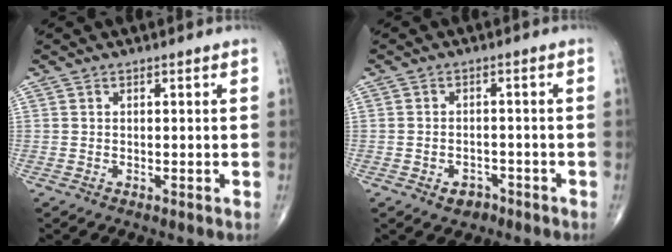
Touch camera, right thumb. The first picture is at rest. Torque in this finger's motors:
{"motor_torque": [-0.09, 0.21, -0.03, 0.10, 0.09]}